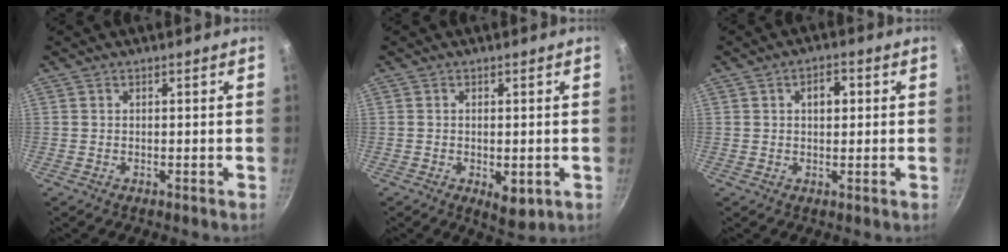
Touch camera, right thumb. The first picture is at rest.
{"total": 4.8, "force": [-1.2, 2.4, 4.0], "torque": [-0.055, -0.012, -0.011]}
{"total": 4.0, "force": [0.8, 2.4, 3.0], "torque": [-0.029, 0.008, 0.011]}